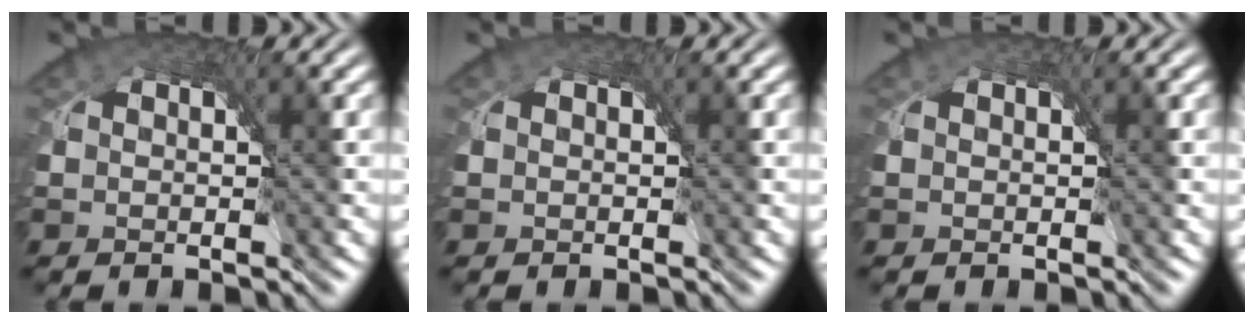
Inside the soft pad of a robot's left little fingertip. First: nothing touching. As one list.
[{"total": 0.0}, {"total": 0.0}]